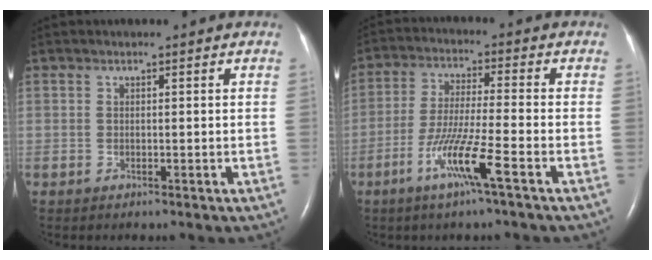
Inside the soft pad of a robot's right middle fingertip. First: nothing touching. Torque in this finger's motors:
{"motor_torque": [1.38, -0.76, 0.28, 0.16]}